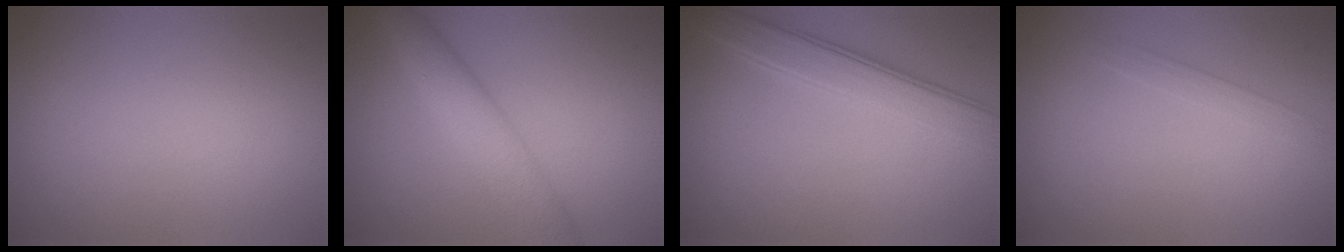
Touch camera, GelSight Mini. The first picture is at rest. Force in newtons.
{"total": 4.8, "press": 4.8, "slide": 0.3}
{"total": 4.5, "press": 4.5, "slide": 0.1}
{"total": 1.1, "press": 1.1, "slide": 0.1}